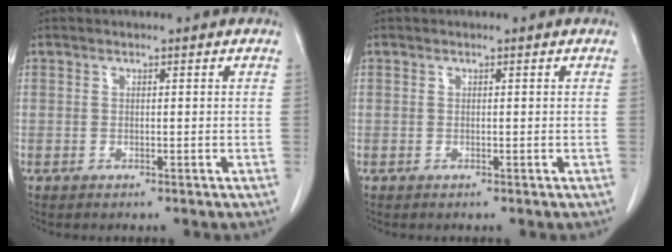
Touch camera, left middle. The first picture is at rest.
{"total": 0.0}